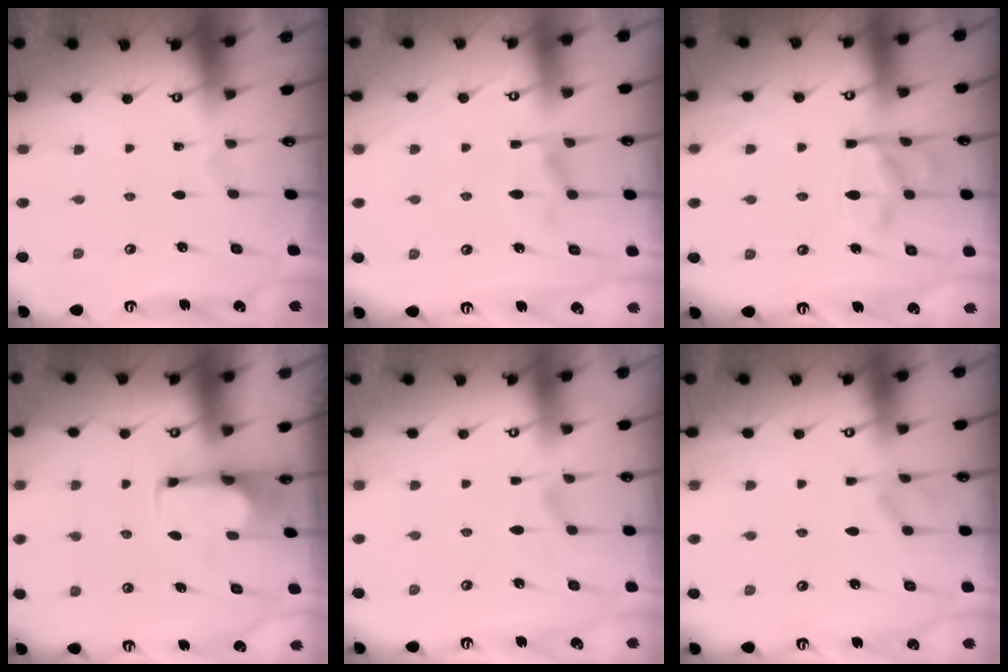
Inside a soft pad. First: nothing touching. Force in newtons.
{"total": 1.7, "press": 0.9, "slide": 1.5}
{"total": 11.7, "press": 11.6, "slide": 1.0}
{"total": 2.6, "press": 2.4, "slide": 1.1}
{"total": 3.2, "press": 3.0, "slide": 1.3}
{"total": 3.4, "press": 3.3, "slide": 0.8}